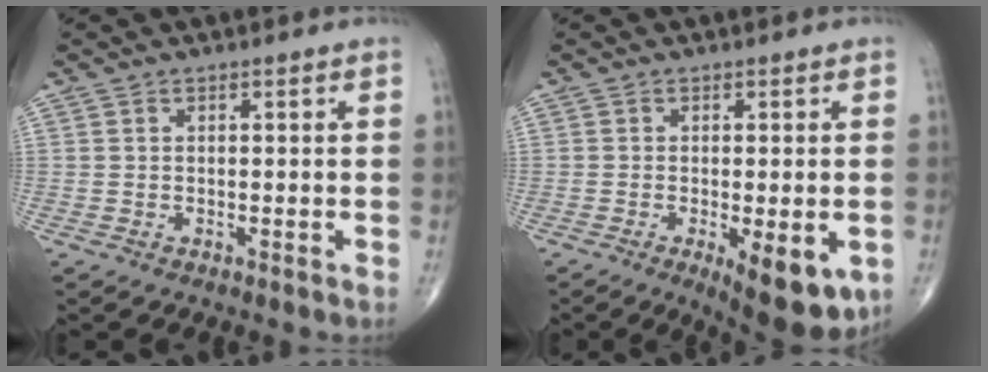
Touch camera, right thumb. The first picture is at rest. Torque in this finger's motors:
{"motor_torque": [1.32, 1.29, 0.05, -0.24, 0.27]}